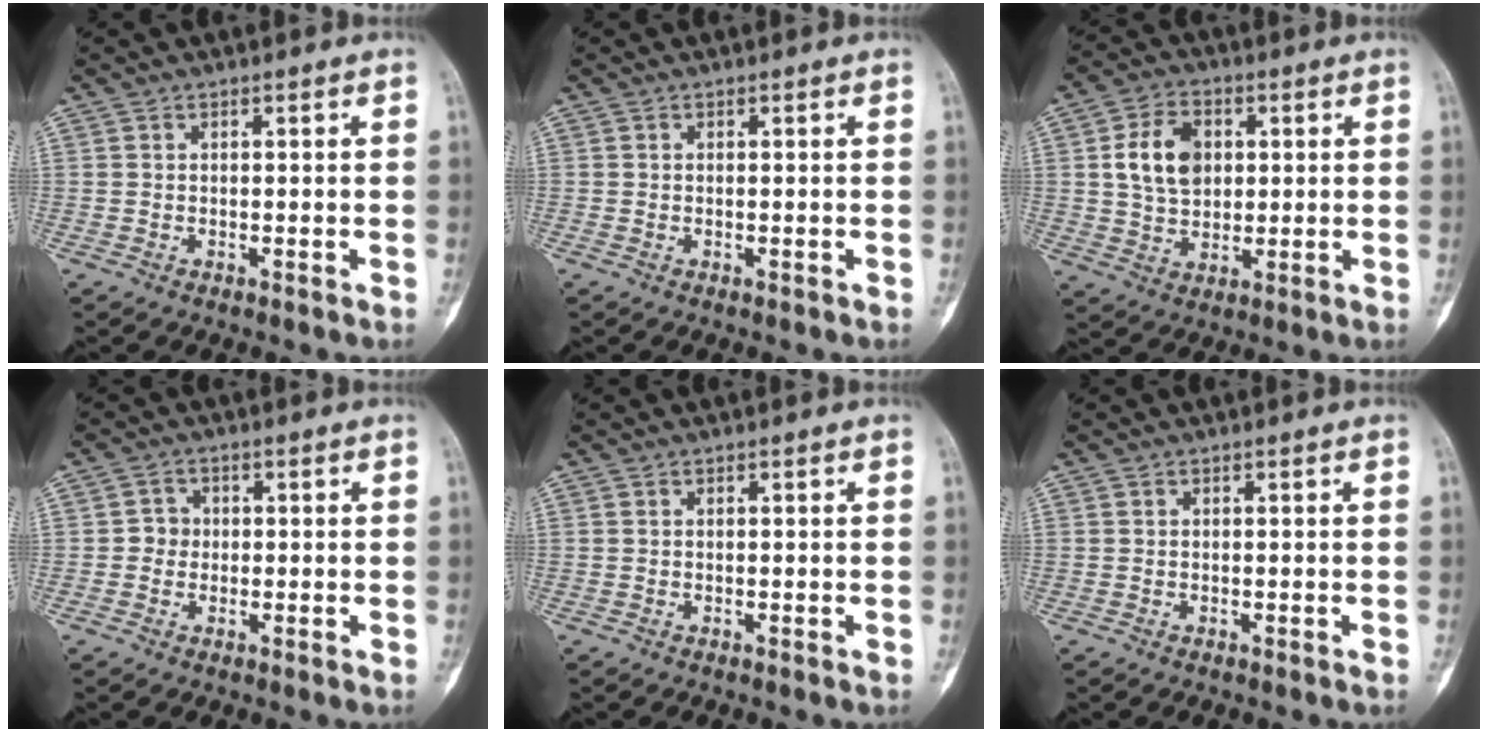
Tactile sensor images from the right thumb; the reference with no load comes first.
{"total": 0.0}
{"total": 10.0, "force": [1.9, 7.2, 6.7], "torque": [-0.098, -0.001, 0.036]}
{"total": 3.3, "force": [-0.3, 3.1, 1.2], "torque": [0.002, 0.009, -0.012]}
{"total": 0.0}
{"total": 0.0}